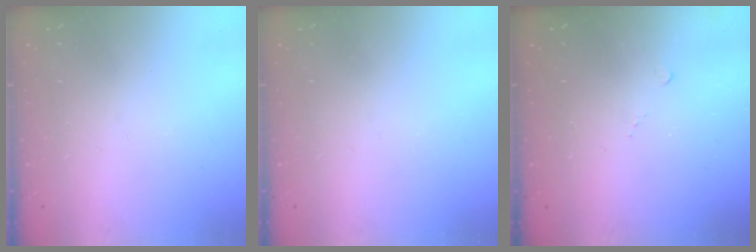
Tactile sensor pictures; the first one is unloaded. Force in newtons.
{"total": 0.0}
{"total": 4.0, "press": 4.0, "slide": 0.6}